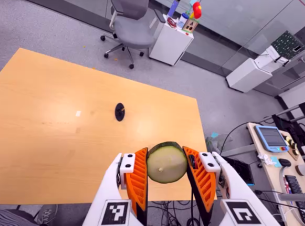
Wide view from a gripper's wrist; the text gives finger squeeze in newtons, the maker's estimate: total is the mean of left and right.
{"total": 11.1, "left": 10.2, "right": 11.9}